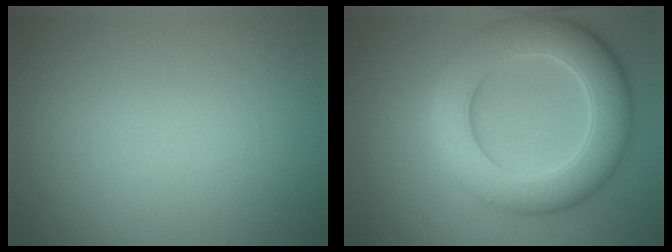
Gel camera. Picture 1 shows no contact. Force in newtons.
{"total": 8.6, "press": 8.6, "slide": 0.5}